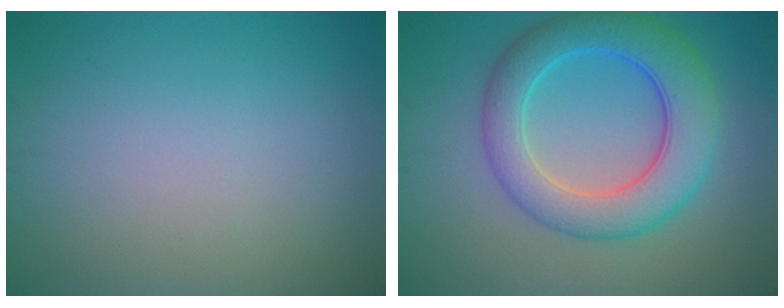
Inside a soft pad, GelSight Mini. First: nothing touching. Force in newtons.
{"total": 7.5, "press": 7.5, "slide": 0.1}